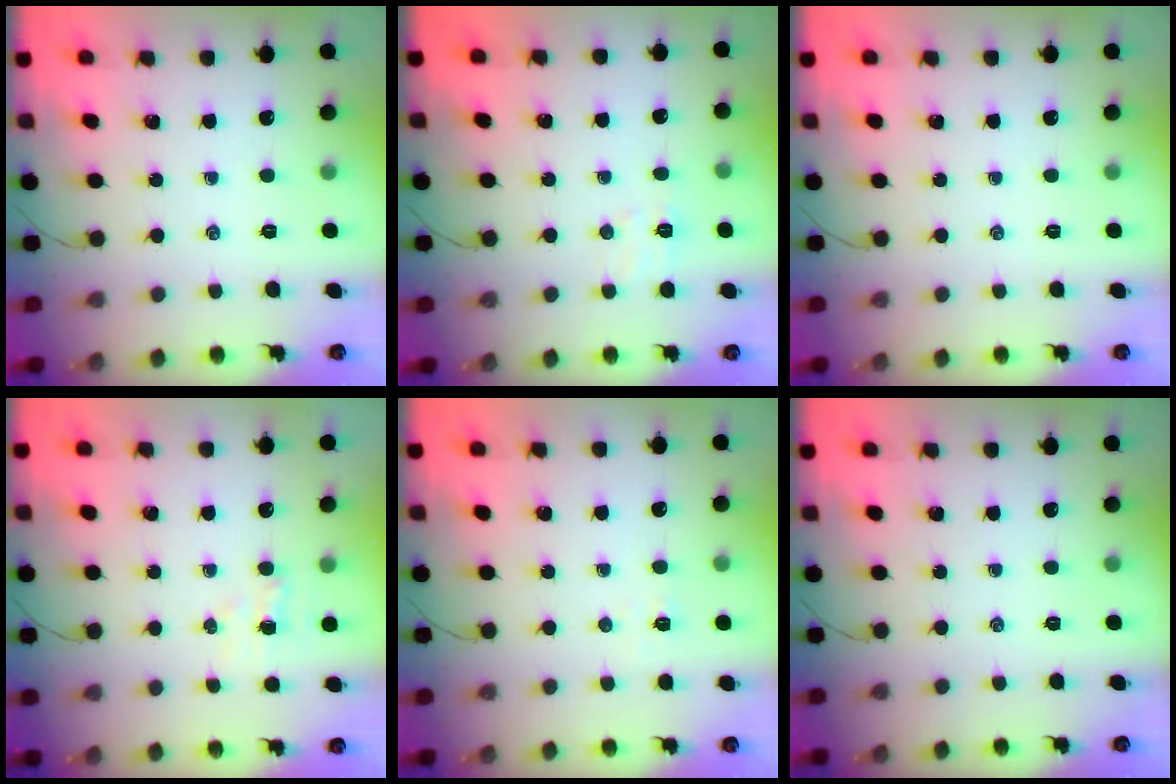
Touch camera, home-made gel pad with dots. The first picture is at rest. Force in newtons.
{"total": 4.6, "press": 4.4, "slide": 1.1}
{"total": 0.0}
{"total": 3.4, "press": 3.3, "slide": 0.9}
{"total": 2.9, "press": 2.8, "slide": 0.9}
{"total": 0.0}